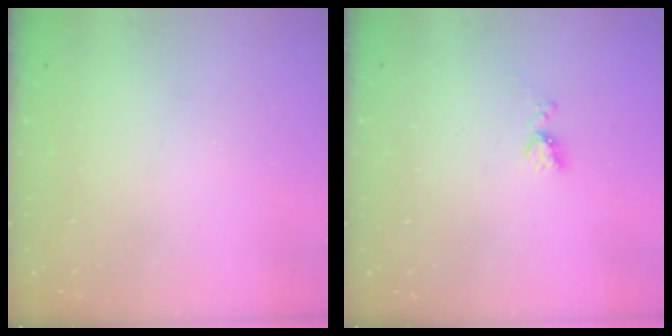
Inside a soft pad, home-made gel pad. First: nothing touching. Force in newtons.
{"total": 5.8, "press": 5.8, "slide": 0.7}